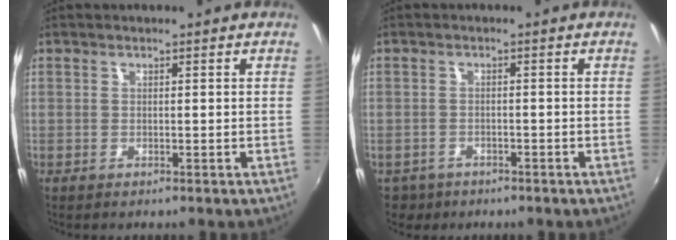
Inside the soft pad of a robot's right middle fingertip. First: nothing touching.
{"total": 4.6, "force": [-2.7, 3.5, 1.3], "torque": [-0.042, -0.008, -0.039]}